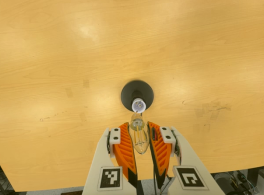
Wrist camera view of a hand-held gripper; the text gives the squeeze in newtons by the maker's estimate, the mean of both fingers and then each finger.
{"total": 21.3, "left": 26.0, "right": 16.6}